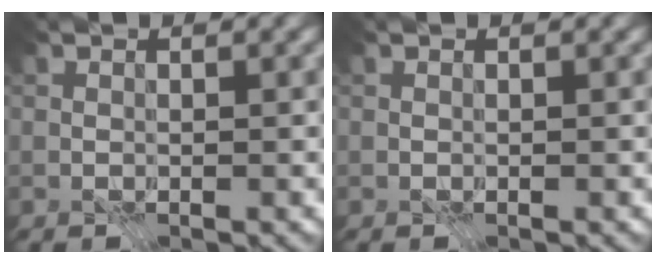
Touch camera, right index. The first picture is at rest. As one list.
[{"total": 0.0}]